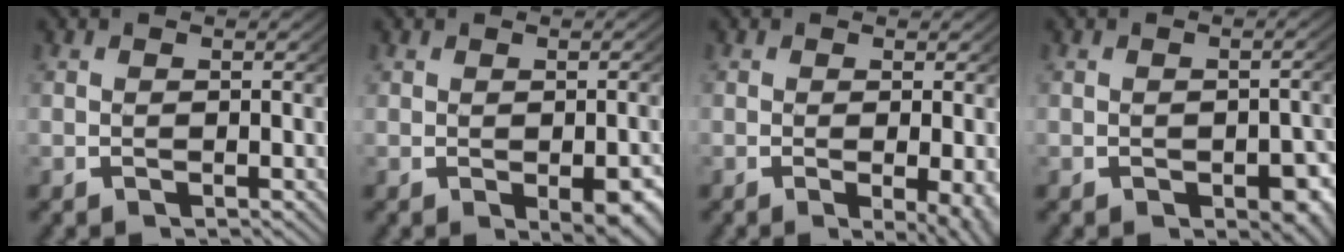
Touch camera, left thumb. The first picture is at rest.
{"total": 3.0, "force": [-0.8, 1.4, 2.5], "torque": [-0.033, -0.017, 0.000]}
{"total": 3.9, "force": [-0.9, 1.2, 3.7], "torque": [-0.057, -0.019, -0.004]}
{"total": 3.4, "force": [-1.0, 2.2, 2.4], "torque": [-0.032, -0.021, -0.003]}